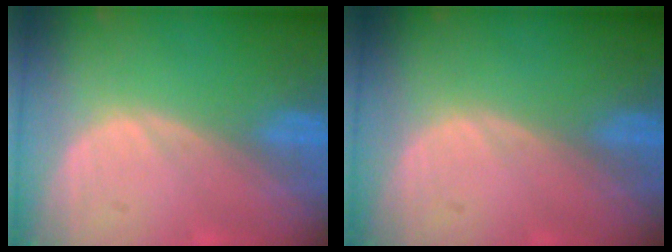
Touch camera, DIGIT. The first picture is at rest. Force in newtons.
{"total": 0.0}